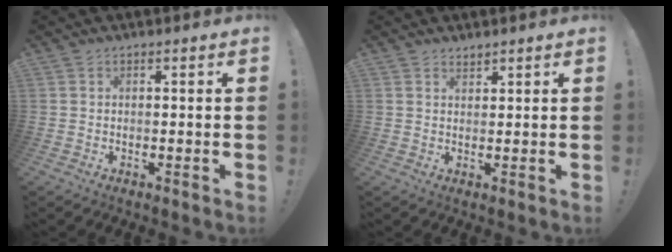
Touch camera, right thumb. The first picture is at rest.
{"total": 1.4, "force": [1.3, 0.4, 0.2], "torque": [0.010, -0.012, 0.023]}